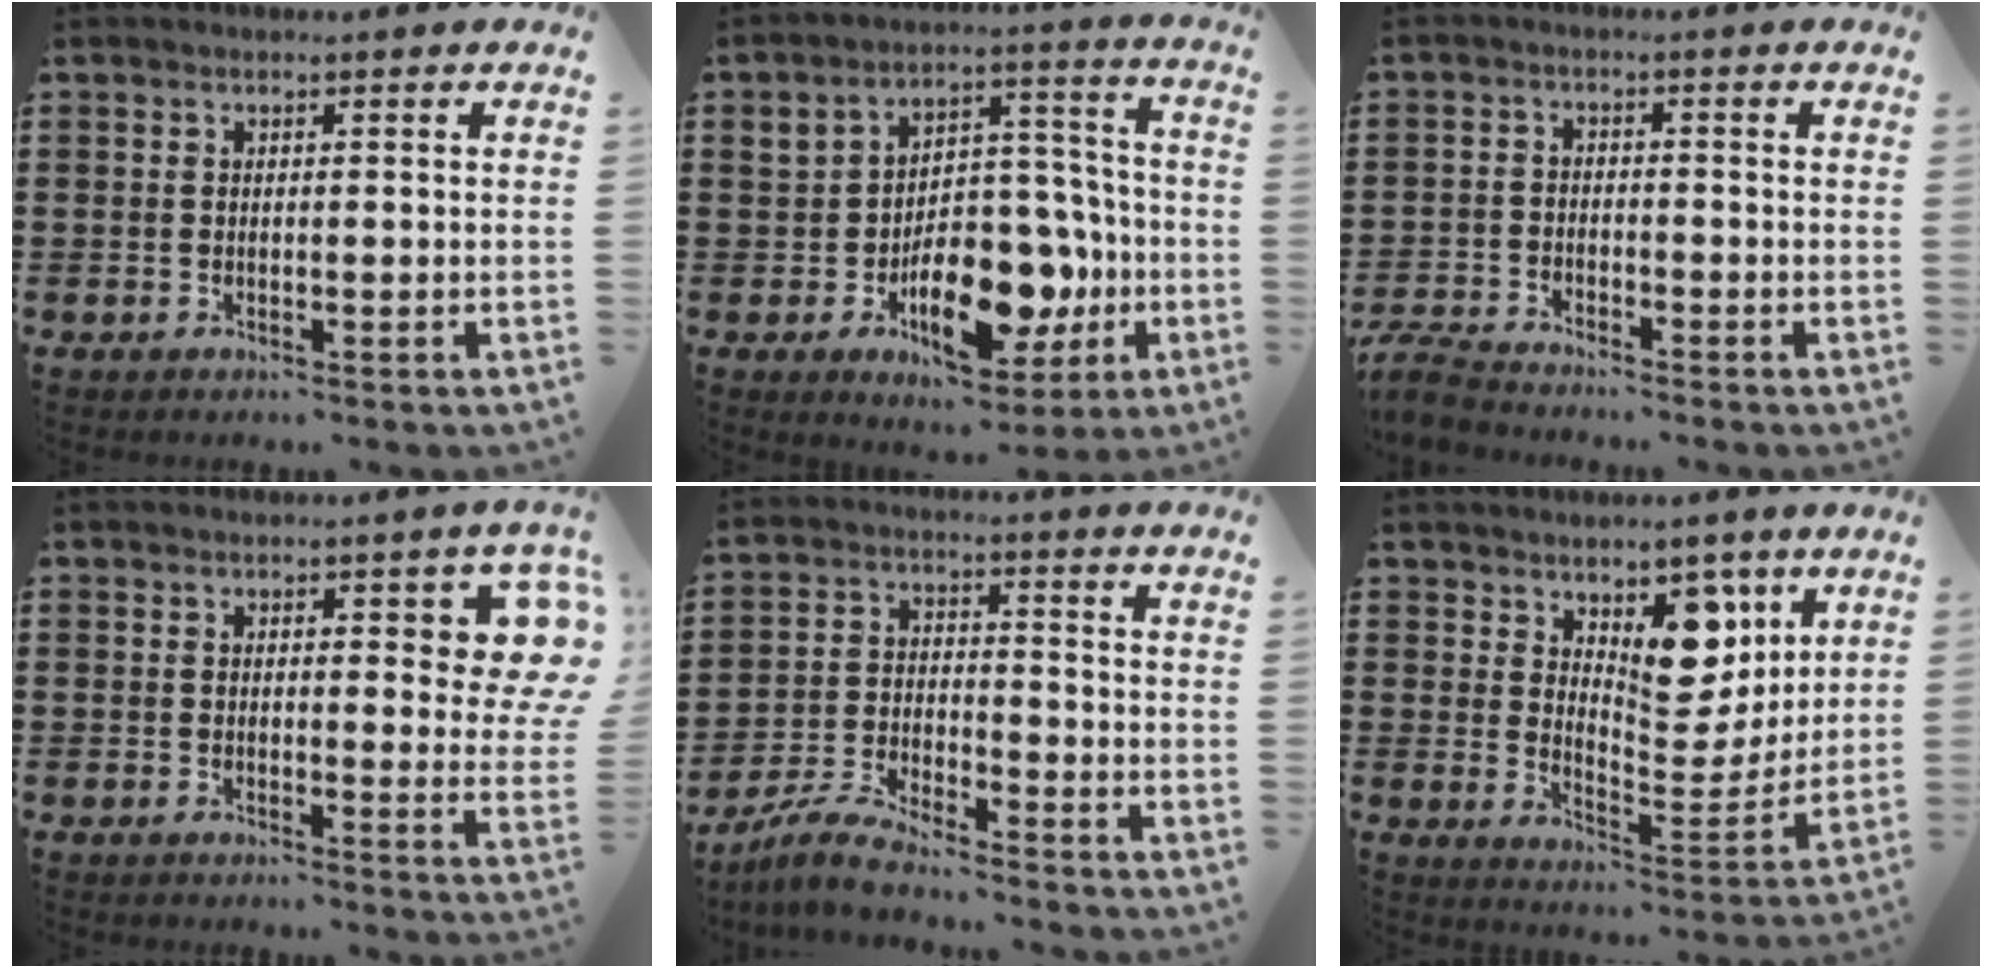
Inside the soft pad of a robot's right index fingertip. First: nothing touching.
{"total": 12.8, "force": [-4.2, 8.0, 9.1], "torque": [-0.121, 0.013, -0.069]}
{"total": 3.8, "force": [-3.7, 0.4, 0.8], "torque": [-0.036, -0.006, -0.082]}
{"total": 6.7, "force": [2.4, 2.4, 5.7], "torque": [-0.073, -0.005, 0.034]}
{"total": 5.7, "force": [-5.4, 0.2, 1.7], "torque": [-0.048, -0.006, -0.109]}
{"total": 9.3, "force": [5.5, 5.4, 5.1], "torque": [-0.079, -0.033, 0.095]}